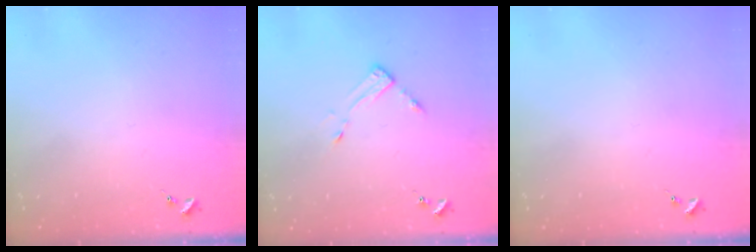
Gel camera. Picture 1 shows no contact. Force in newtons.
{"total": 3.0, "press": 3.0, "slide": 0.3}
{"total": 0.0}